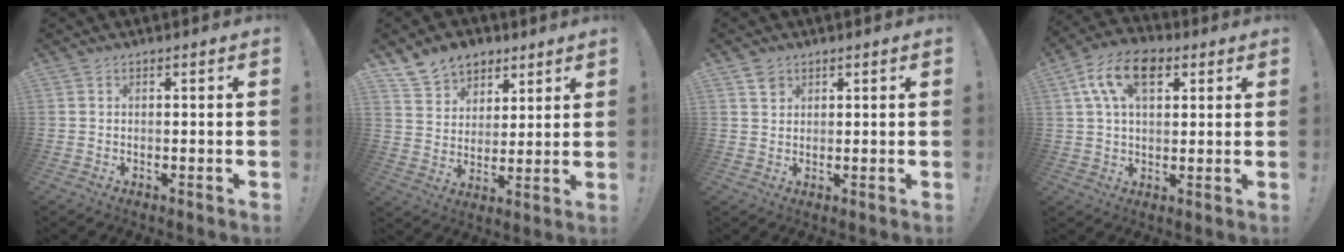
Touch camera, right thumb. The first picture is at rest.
{"total": 11.7, "force": [7.9, 8.2, 2.7], "torque": [-0.051, -0.051, 0.157]}
{"total": 2.6, "force": [1.7, 1.9, 0.5], "torque": [0.003, -0.010, 0.029]}
{"total": 13.4, "force": [5.1, 7.7, 9.6], "torque": [-0.158, 0.003, 0.098]}